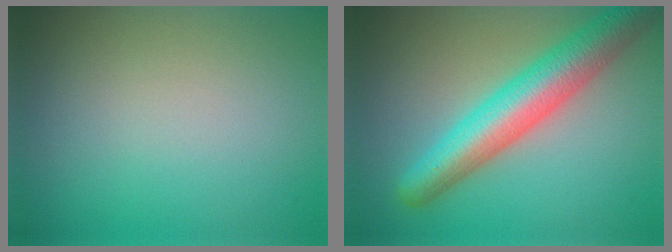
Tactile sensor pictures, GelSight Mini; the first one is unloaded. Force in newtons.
{"total": 7.4, "press": 7.4, "slide": 0.2}